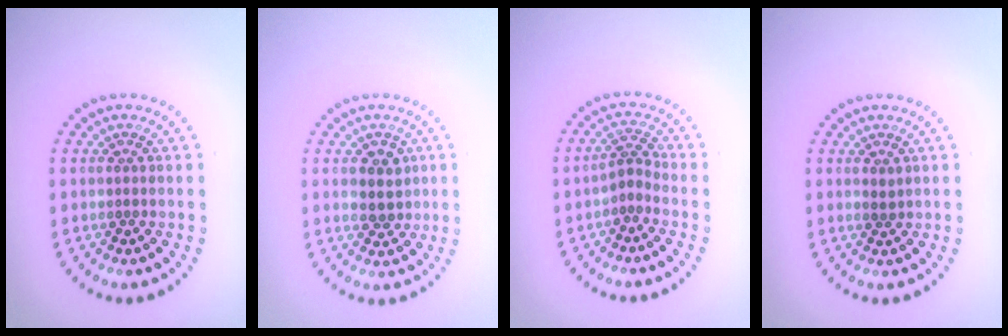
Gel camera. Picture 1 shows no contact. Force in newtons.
{"total": 2.4, "press": 2.3, "slide": 0.9}
{"total": 1.9, "press": 1.3, "slide": 1.4}
{"total": 0.7, "press": 0.6, "slide": 0.2}